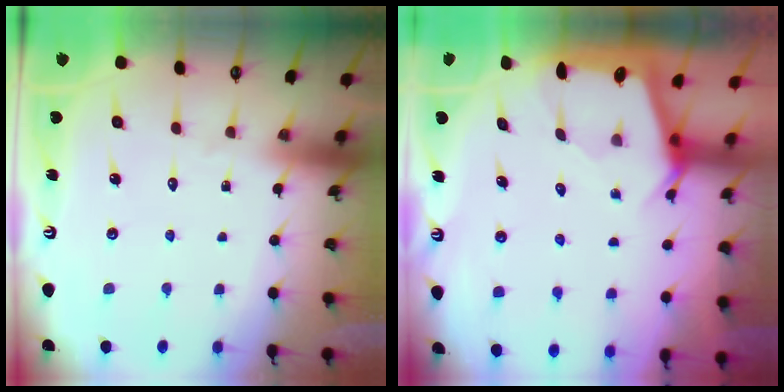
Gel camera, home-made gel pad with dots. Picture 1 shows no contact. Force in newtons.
{"total": 2.5, "press": 2.4, "slide": 0.3}